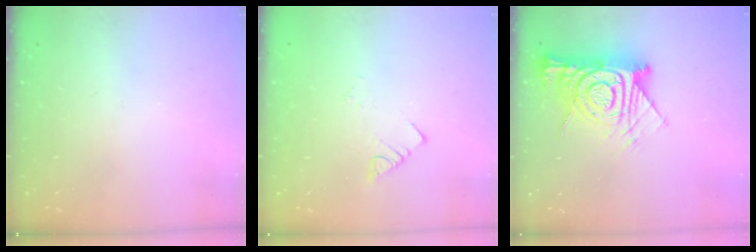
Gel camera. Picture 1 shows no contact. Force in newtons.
{"total": 1.9, "press": 1.9, "slide": 0.1}
{"total": 16.1, "press": 16.0, "slide": 1.6}